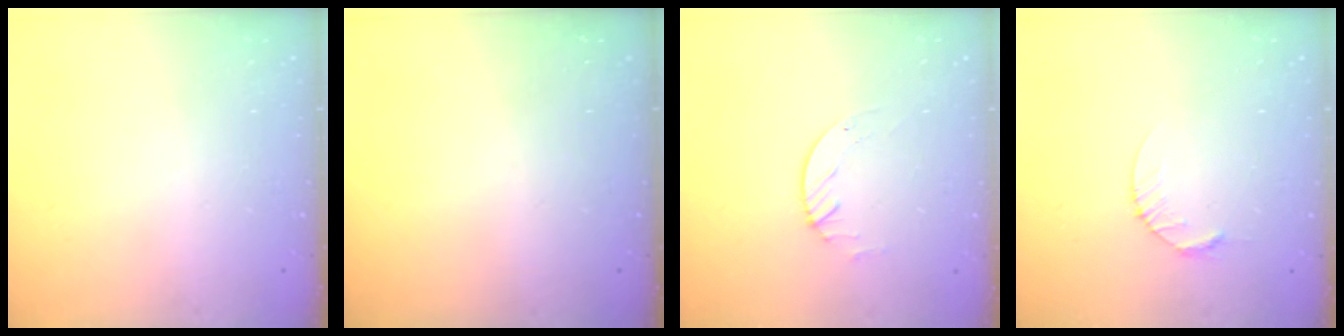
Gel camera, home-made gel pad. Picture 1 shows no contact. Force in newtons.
{"total": 0.0}
{"total": 2.5, "press": 2.5, "slide": 0.2}
{"total": 3.7, "press": 3.6, "slide": 0.4}